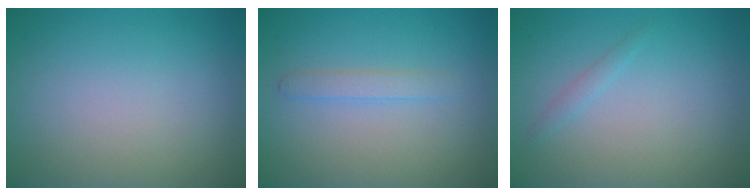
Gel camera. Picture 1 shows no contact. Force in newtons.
{"total": 1.3, "press": 1.3, "slide": 0.1}
{"total": 0.7, "press": 0.7, "slide": 0.0}